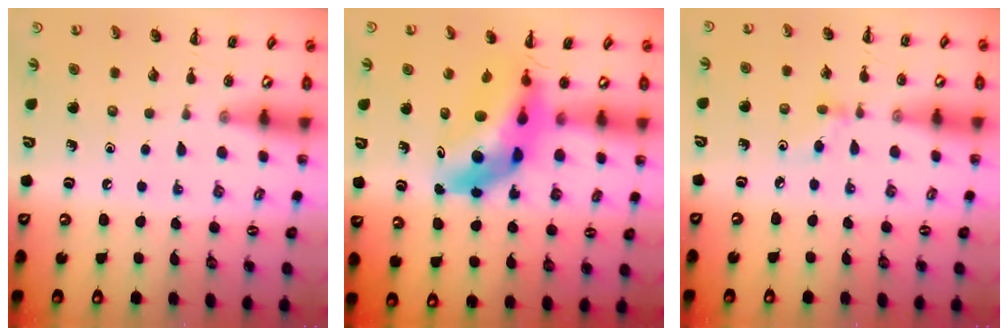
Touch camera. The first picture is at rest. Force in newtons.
{"total": 12.2, "press": 11.6, "slide": 3.7}
{"total": 3.7, "press": 3.5, "slide": 1.2}